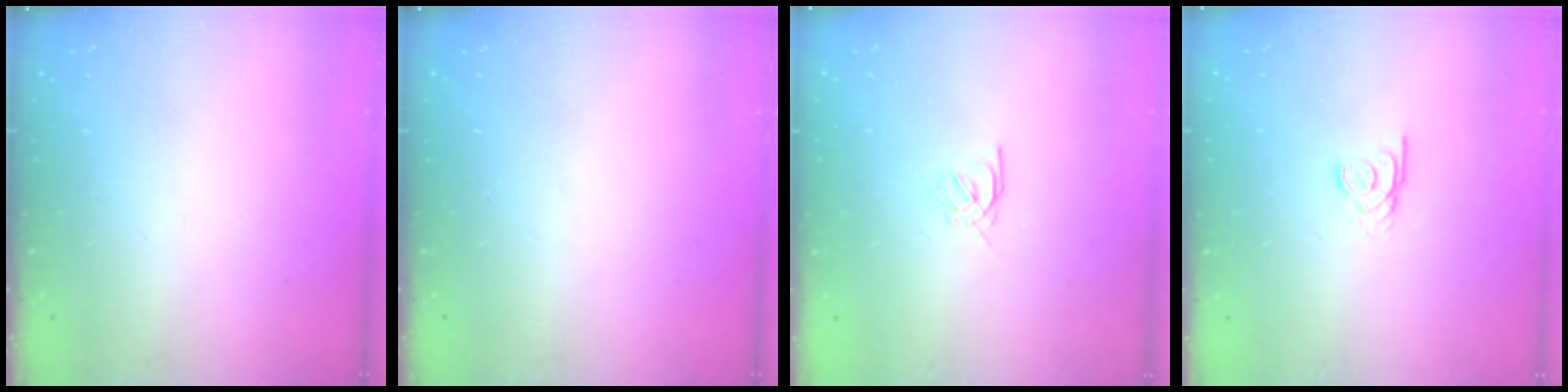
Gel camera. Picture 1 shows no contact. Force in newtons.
{"total": 0.0}
{"total": 1.4, "press": 1.3, "slide": 0.5}
{"total": 1.8, "press": 1.8, "slide": 0.2}